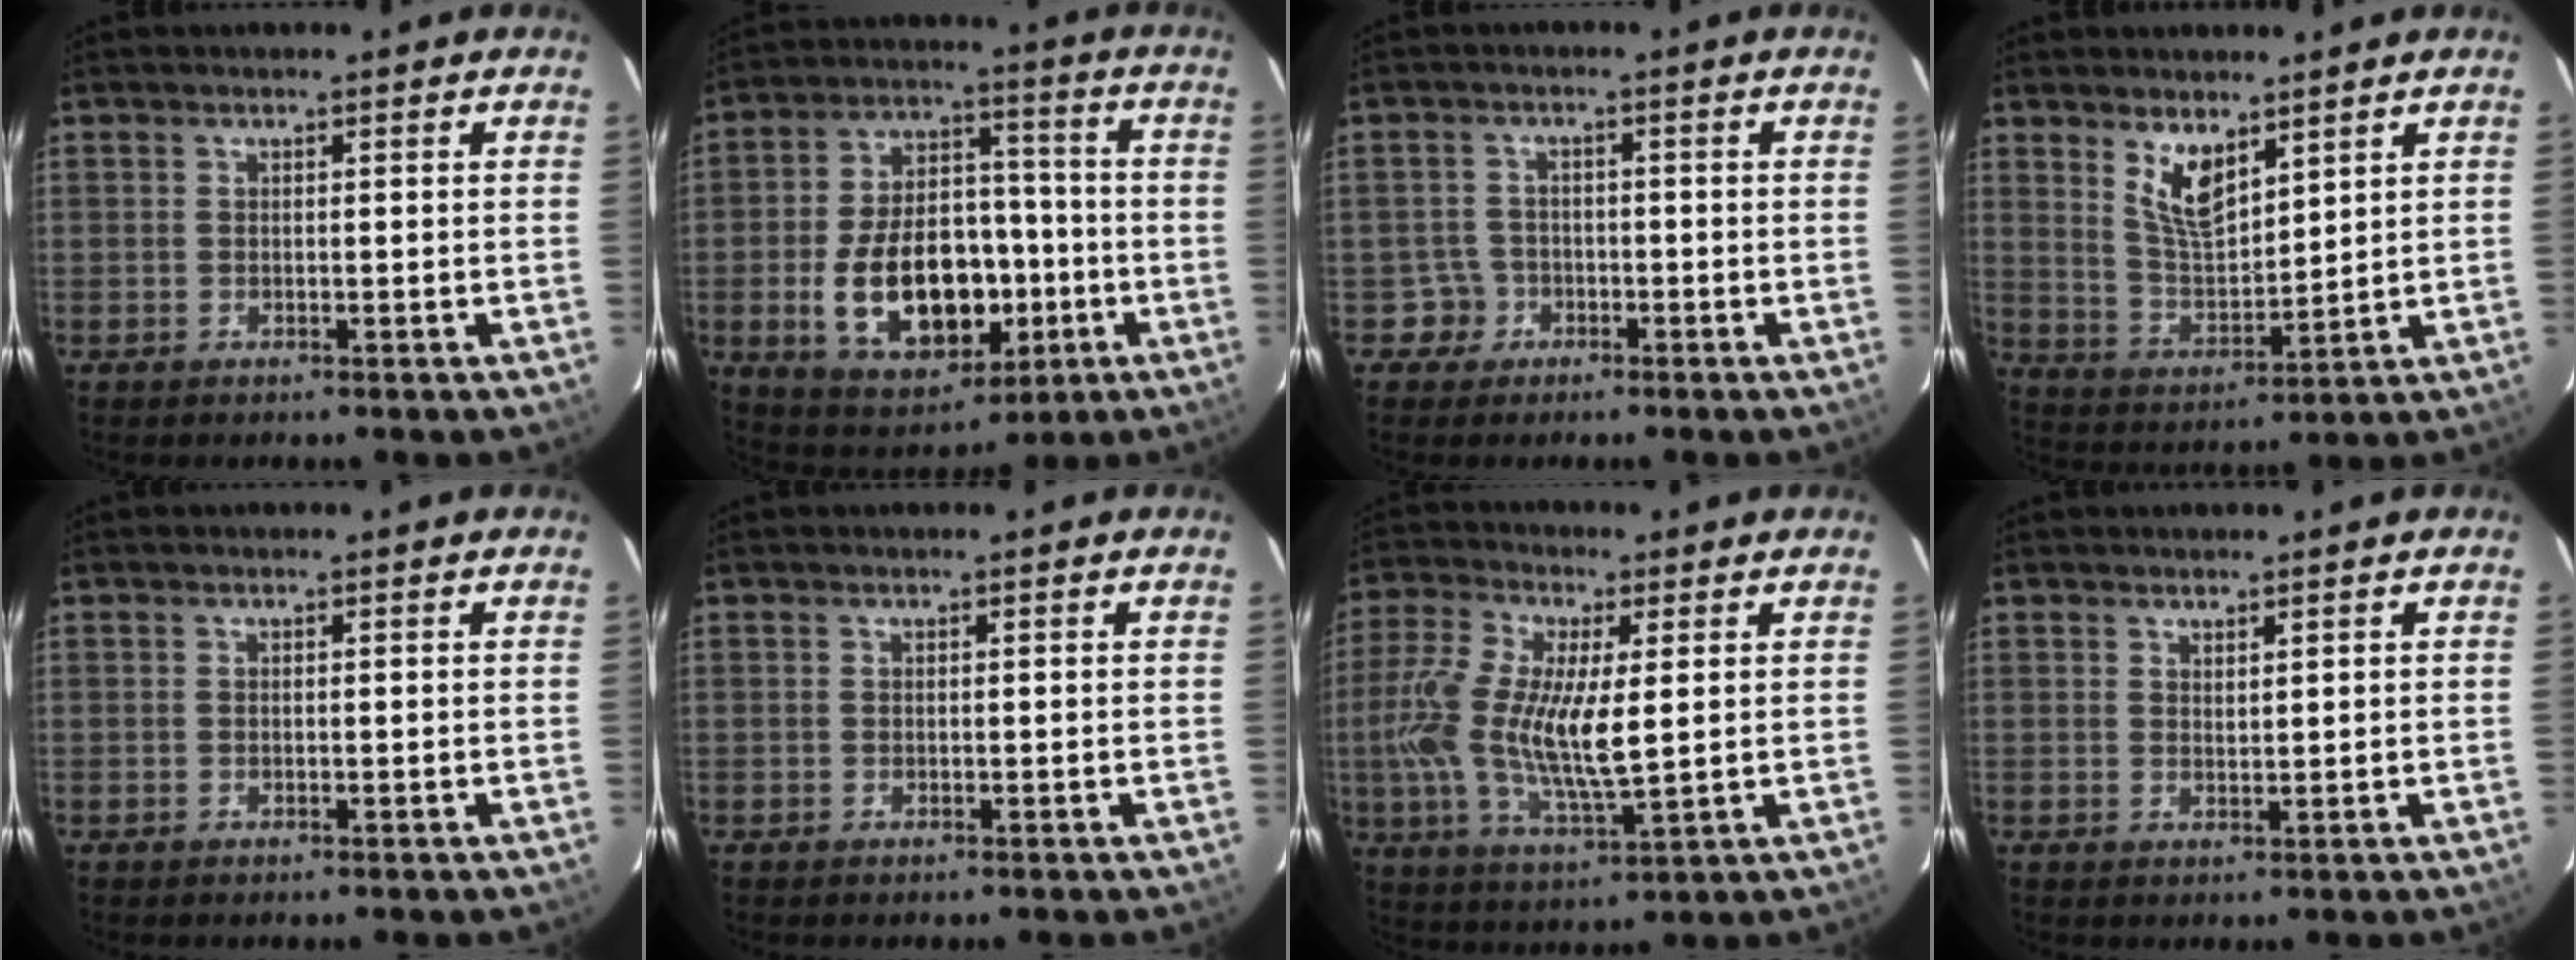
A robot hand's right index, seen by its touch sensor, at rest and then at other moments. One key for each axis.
{"total": 18.9, "fx": -4.7, "fy": 11.4, "fz": 14.4, "tx": -0.282, "ty": 0.017, "tz": -0.052}
{"total": 3.6, "fx": -1.7, "fy": 3.2, "fz": -0.5, "tx": 0.009, "ty": 0.019, "tz": -0.028}
{"total": 8.0, "fx": 4.9, "fy": 3.2, "fz": 5.3, "tx": -0.096, "ty": -0.004, "tz": 0.105}
{"total": 0.0}
{"total": 0.0}
{"total": 15.1, "fx": 0.8, "fy": 5.0, "fz": 14.2, "tx": -0.287, "ty": -0.004, "tz": 0.014}
{"total": 1.2, "fx": 1.1, "fy": 0.3, "fz": 0.5, "tx": -0.007, "ty": 0.000, "tz": 0.020}